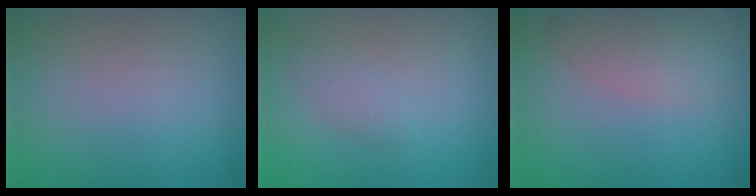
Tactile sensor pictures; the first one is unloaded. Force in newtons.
{"total": 1.3, "press": 1.3, "slide": 0.1}
{"total": 3.4, "press": 3.4, "slide": 0.3}